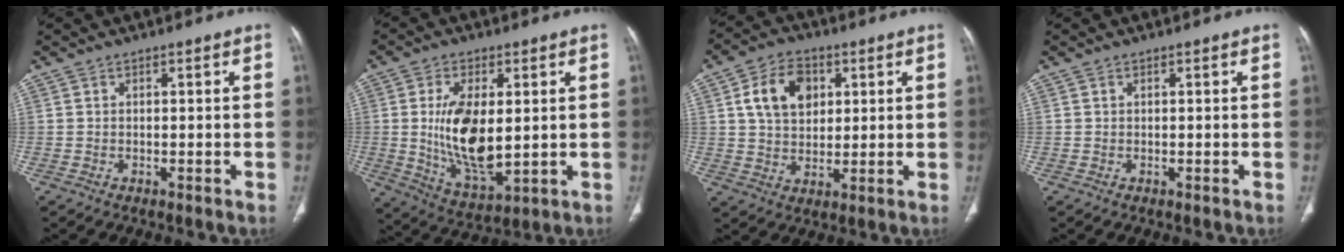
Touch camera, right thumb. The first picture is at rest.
{"total": 14.1, "force": [0.9, 6.8, 12.3], "torque": [-0.219, -0.022, 0.029]}
{"total": 10.6, "force": [3.3, 7.5, 6.7], "torque": [-0.094, -0.004, 0.059]}
{"total": 0.0}